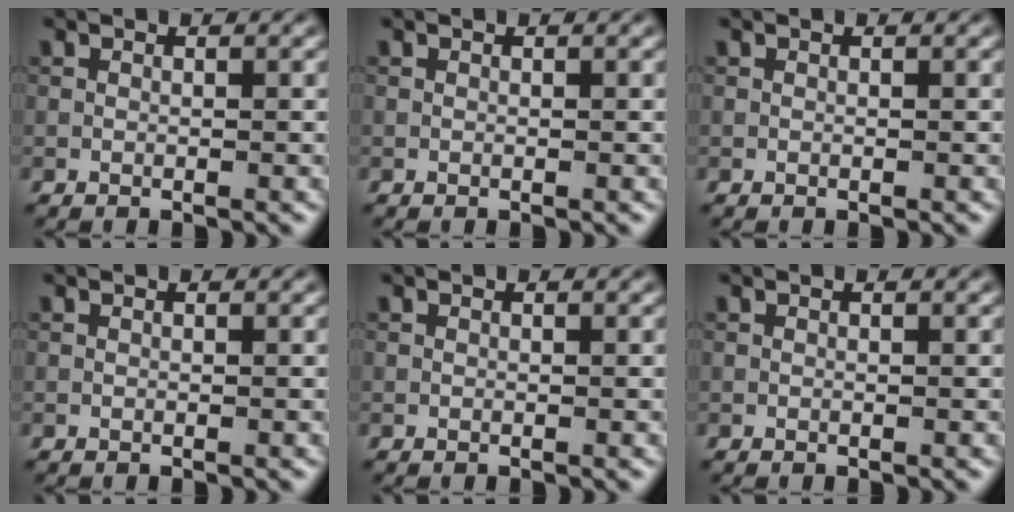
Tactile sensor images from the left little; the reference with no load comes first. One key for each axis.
{"total": 0.0}
{"total": 0.0}
{"total": 0.0}
{"total": 0.0}
{"total": 0.0}